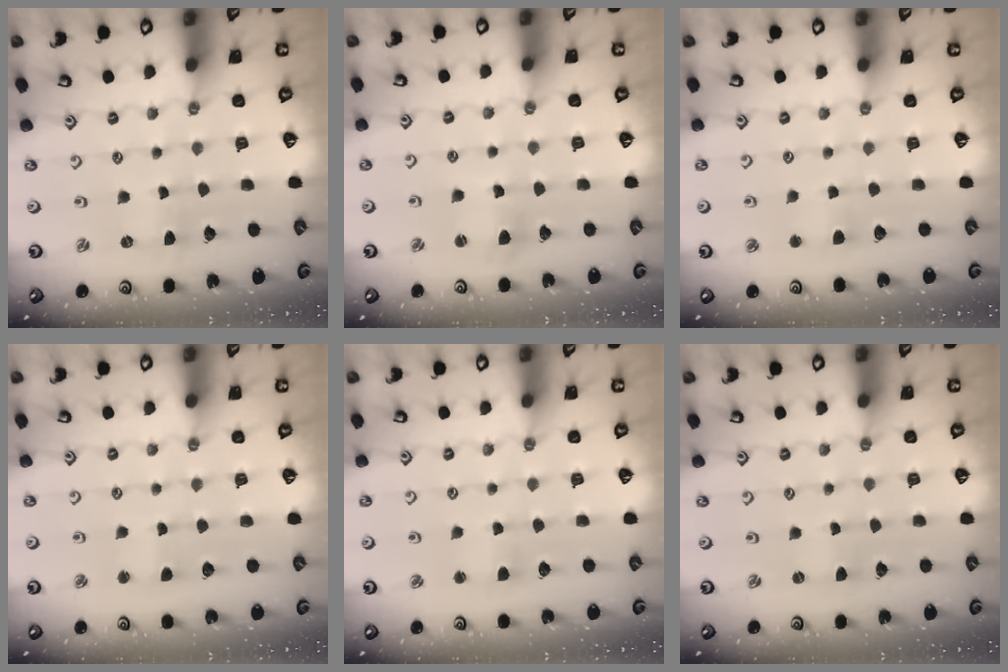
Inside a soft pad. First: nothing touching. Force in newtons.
{"total": 4.7, "press": 4.6, "slide": 0.7}
{"total": 2.4, "press": 2.4, "slide": 0.5}
{"total": 1.9, "press": 1.9, "slide": 0.3}
{"total": 4.3, "press": 4.2, "slide": 0.6}
{"total": 0.0}